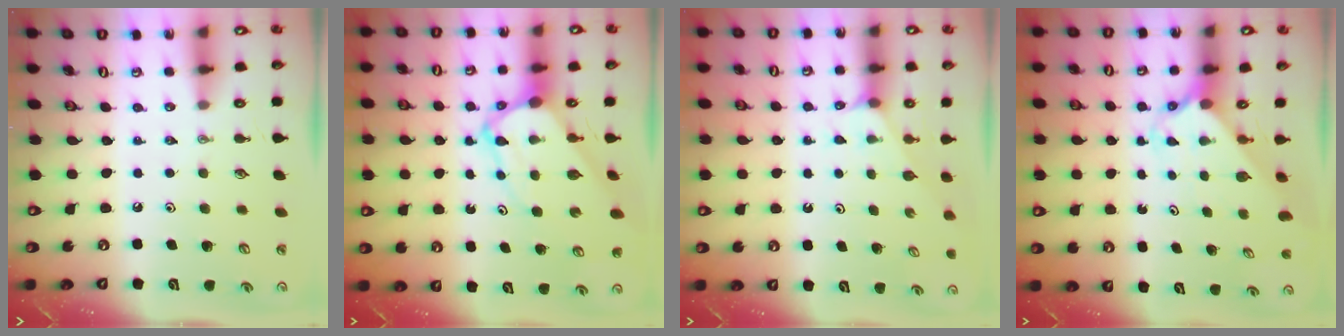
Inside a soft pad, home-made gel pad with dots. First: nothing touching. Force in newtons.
{"total": 7.3, "press": 7.3, "slide": 0.7}
{"total": 2.6, "press": 2.6, "slide": 0.3}
{"total": 2.4, "press": 2.4, "slide": 0.2}